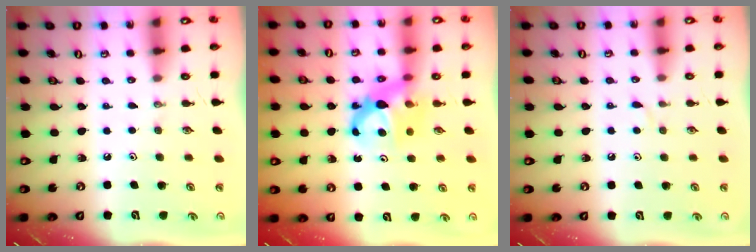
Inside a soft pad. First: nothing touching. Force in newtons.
{"total": 7.0, "press": 6.9, "slide": 0.6}
{"total": 3.1, "press": 3.1, "slide": 0.5}